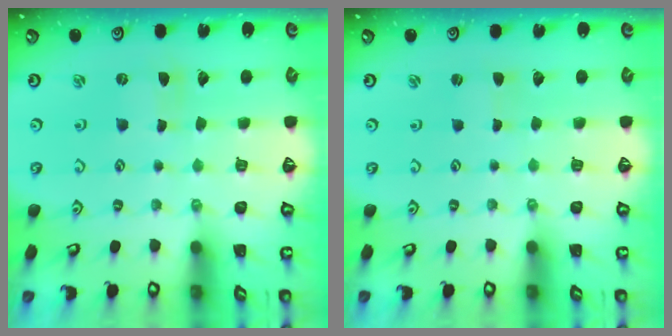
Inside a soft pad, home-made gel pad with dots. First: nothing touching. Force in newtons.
{"total": 0.0}